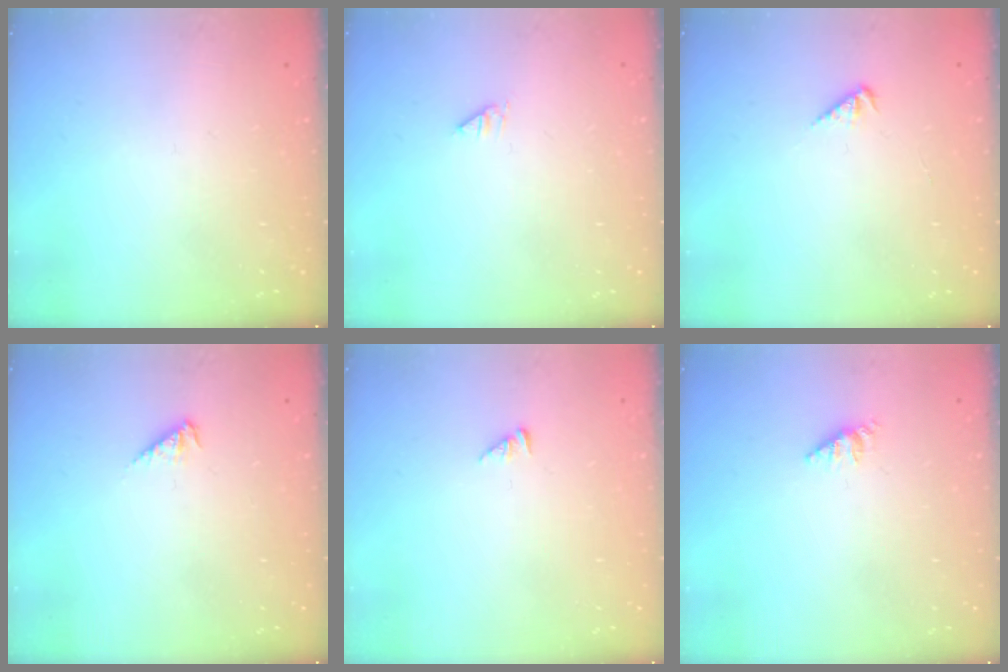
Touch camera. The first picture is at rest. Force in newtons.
{"total": 0.0}
{"total": 2.1, "press": 2.1, "slide": 0.2}
{"total": 3.0, "press": 2.9, "slide": 0.6}
{"total": 0.7, "press": 0.7, "slide": 0.1}
{"total": 2.6, "press": 2.6, "slide": 0.3}